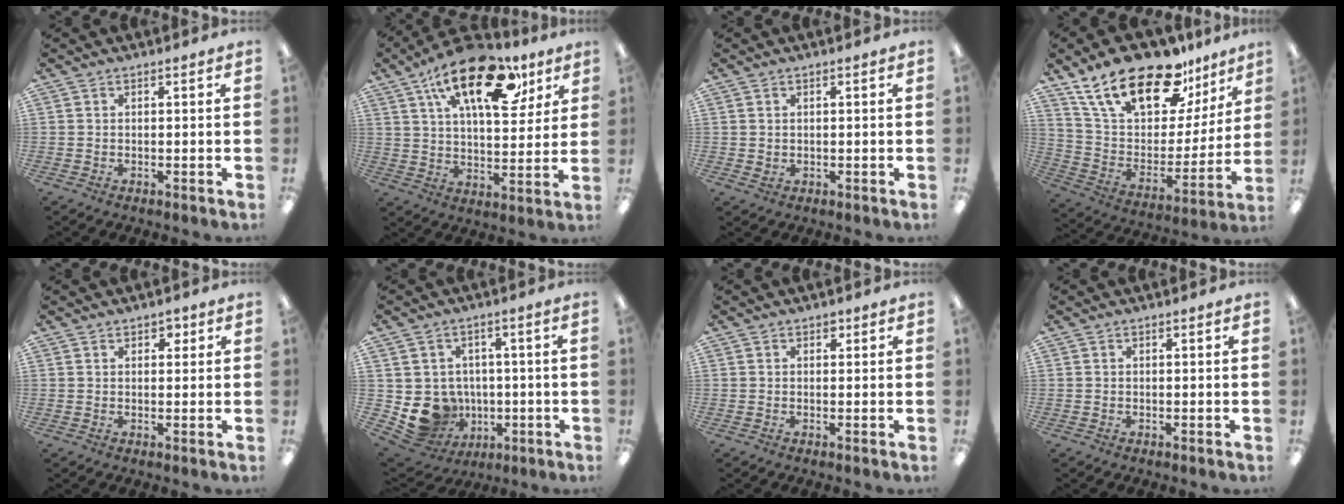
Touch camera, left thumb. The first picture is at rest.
{"total": 22.0, "force": [12.0, 10.0, 15.5], "torque": [-0.241, -0.044, 0.198]}
{"total": 1.1, "force": [0.2, 1.0, 0.4], "torque": [0.001, 0.001, 0.000]}
{"total": 24.1, "force": [17.0, 10.5, 13.6], "torque": [-0.234, -0.107, 0.299]}
{"total": 2.1, "force": [1.1, 1.4, 1.1], "torque": [-0.008, -0.002, 0.016]}
{"total": 10.0, "force": [-2.0, 9.4, 2.8], "torque": [-0.063, 0.003, -0.022]}
{"total": 1.3, "force": [0.7, 0.9, 0.6], "torque": [-0.004, 0.000, 0.010]}
{"total": 0.0}